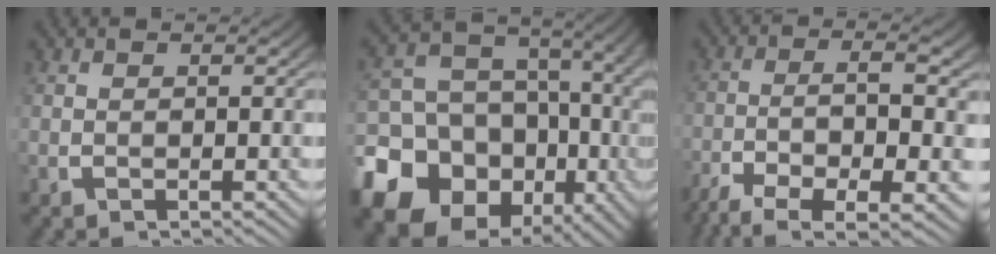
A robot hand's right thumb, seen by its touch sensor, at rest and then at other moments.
{"total": 20.3, "force": [-8.4, 15.9, 9.5], "torque": [-0.209, -0.083, -0.124]}
{"total": 10.1, "force": [-5.3, 4.8, 7.2], "torque": [-0.141, -0.041, -0.063]}